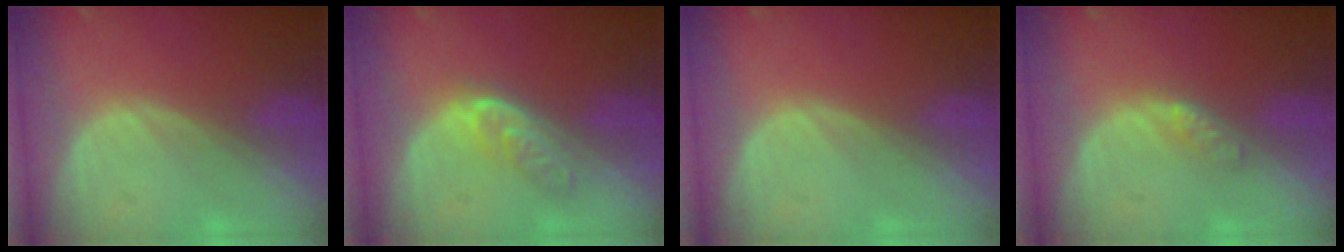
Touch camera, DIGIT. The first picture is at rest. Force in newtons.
{"total": 4.9, "press": 4.2, "slide": 2.4}
{"total": 0.0}
{"total": 2.0, "press": 2.0, "slide": 0.1}